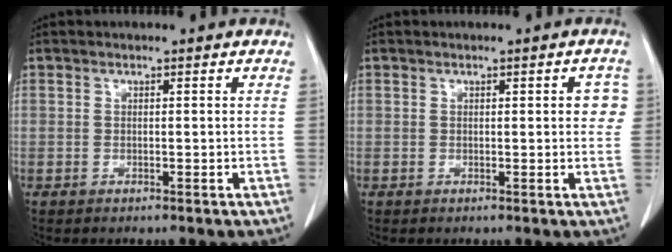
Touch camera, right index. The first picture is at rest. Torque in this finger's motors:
{"motor_torque": [0.44, 0.06, 0.03, 0.02]}